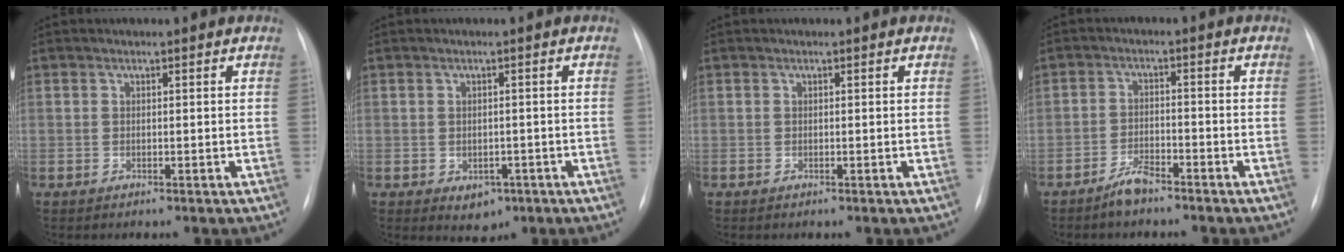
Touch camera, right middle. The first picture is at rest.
{"total": 3.1, "force": [-1.3, 2.3, 1.6], "torque": [-0.016, 0.001, -0.005]}
{"total": 0.0}
{"total": 3.3, "force": [-2.8, 0.8, 1.5], "torque": [-0.032, 0.000, -0.052]}